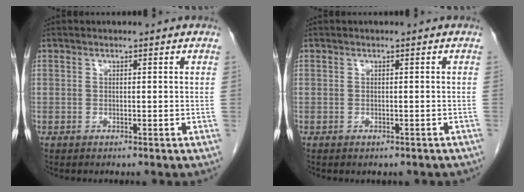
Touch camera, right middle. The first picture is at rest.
{"total": 2.1, "force": [-1.7, 1.0, 0.8], "torque": [-0.011, -0.002, -0.018]}